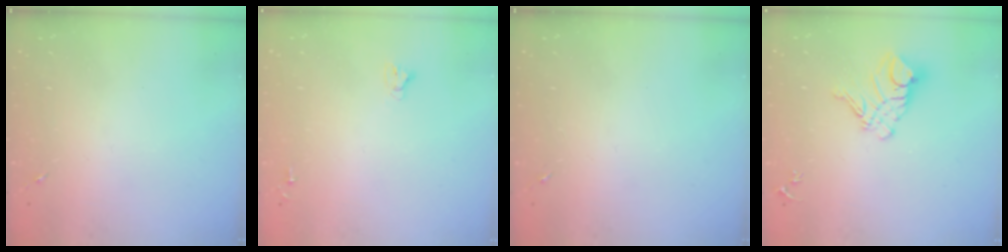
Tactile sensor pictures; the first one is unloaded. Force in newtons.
{"total": 2.4, "press": 2.4, "slide": 0.2}
{"total": 0.0}
{"total": 12.1, "press": 12.0, "slide": 1.2}